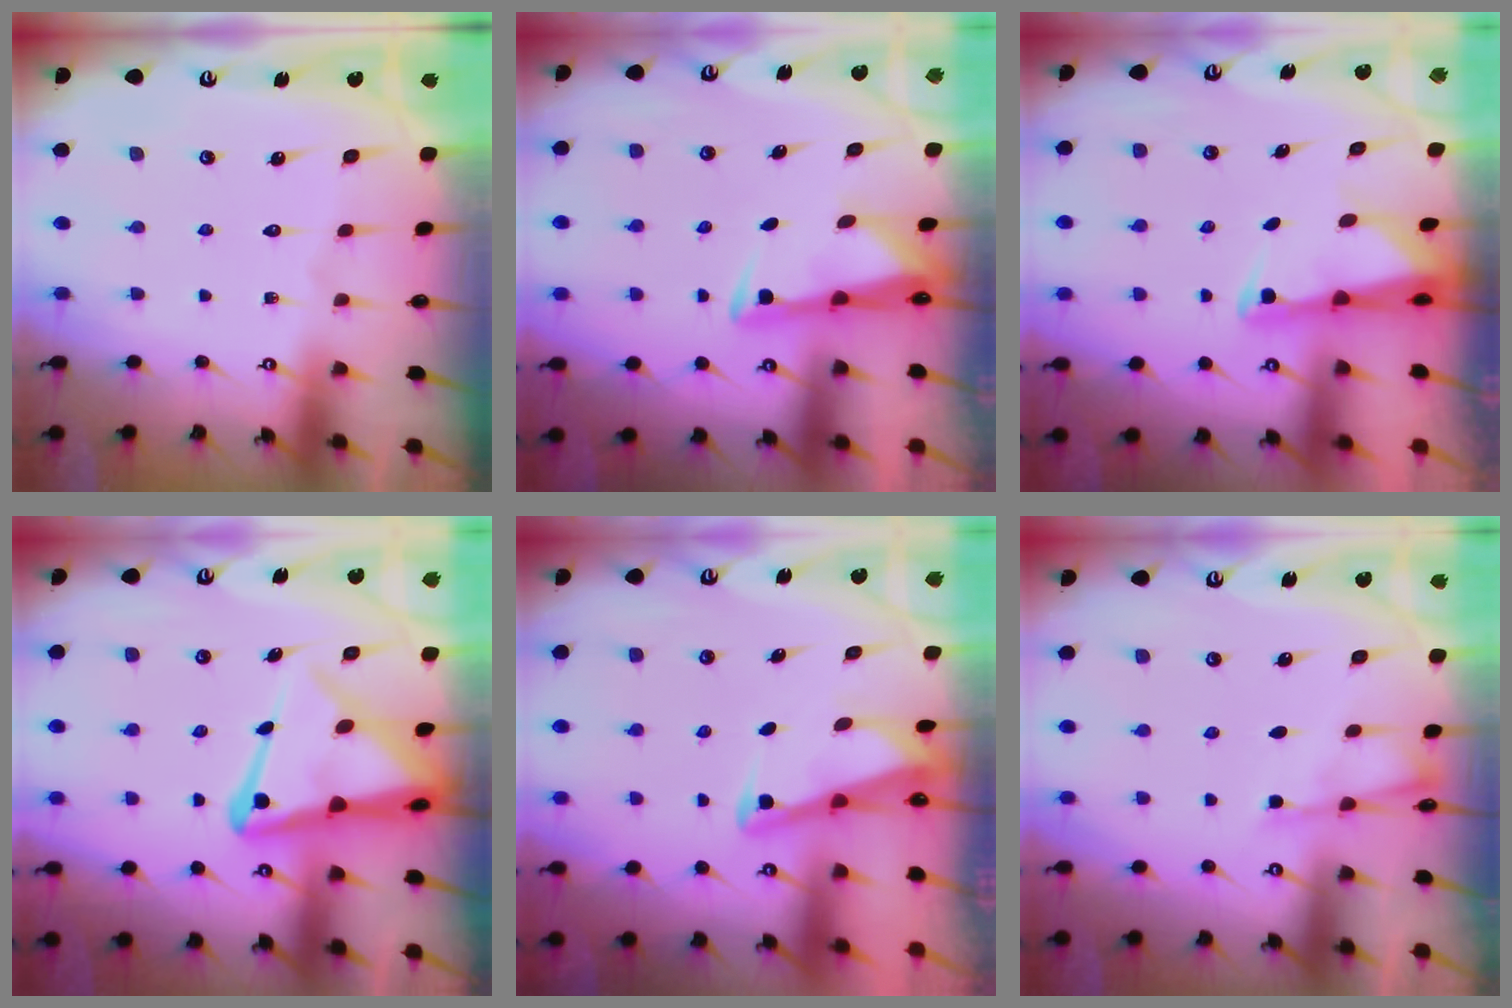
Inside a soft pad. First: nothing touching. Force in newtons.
{"total": 3.3, "press": 3.2, "slide": 0.9}
{"total": 2.5, "press": 2.5, "slide": 0.5}
{"total": 11.5, "press": 11.4, "slide": 1.0}
{"total": 2.7, "press": 2.7, "slide": 0.4}
{"total": 3.4, "press": 3.4, "slide": 0.4}